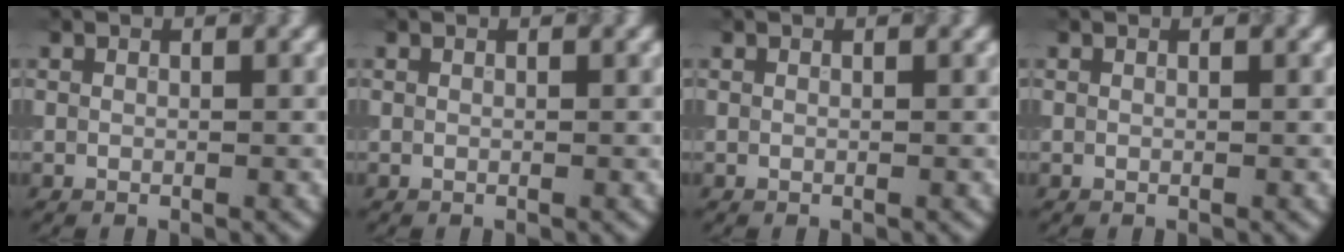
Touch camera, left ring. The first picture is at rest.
{"total": 0.0}
{"total": 0.0}
{"total": 0.0}